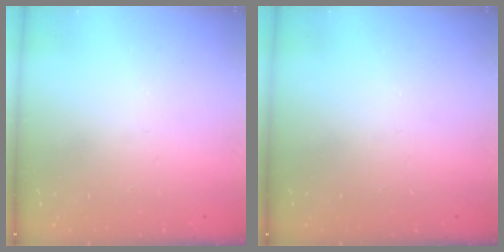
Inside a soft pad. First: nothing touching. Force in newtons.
{"total": 0.0}